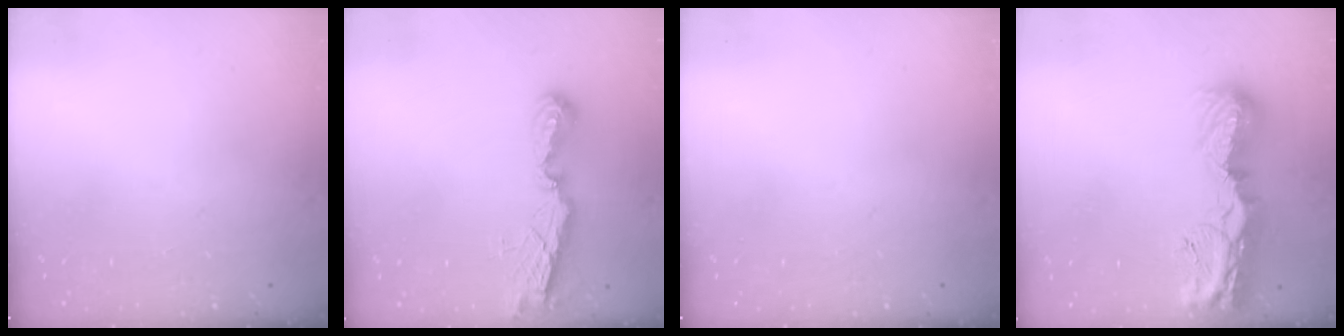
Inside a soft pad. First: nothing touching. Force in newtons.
{"total": 7.5, "press": 7.5, "slide": 0.5}
{"total": 0.0}
{"total": 15.0, "press": 15.0, "slide": 1.2}